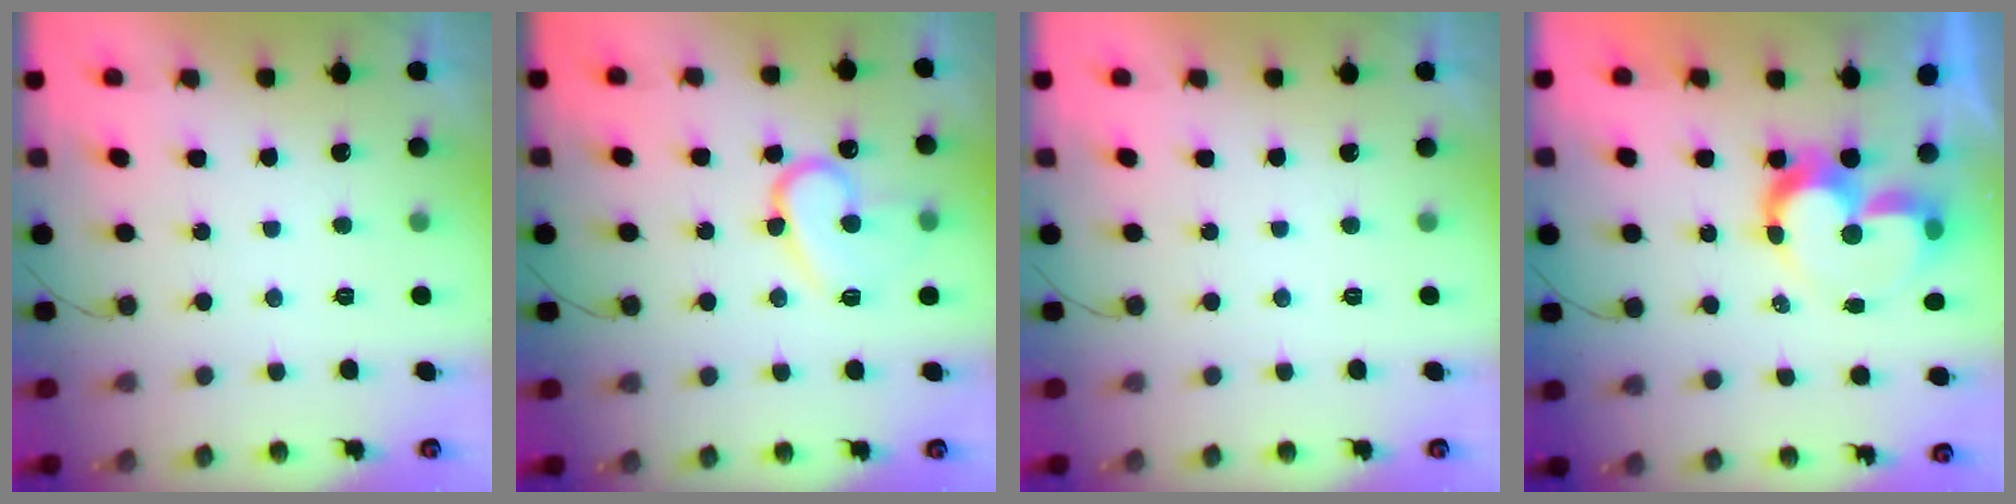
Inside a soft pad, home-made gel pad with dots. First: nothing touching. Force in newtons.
{"total": 13.4, "press": 13.3, "slide": 1.7}
{"total": 2.0, "press": 2.0, "slide": 0.1}
{"total": 10.5, "press": 10.4, "slide": 0.8}